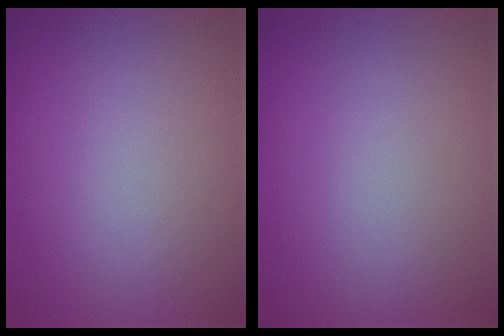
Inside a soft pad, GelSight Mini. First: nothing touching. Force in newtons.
{"total": 0.0}